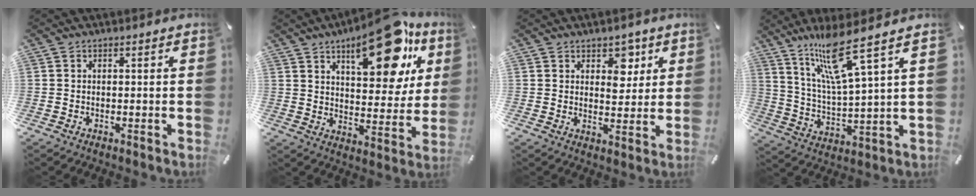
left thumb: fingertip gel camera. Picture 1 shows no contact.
{"total": 22.2, "force": [12.3, 10.1, 15.5], "torque": [-0.206, -0.066, 0.195]}
{"total": 6.6, "force": [3.1, 4.6, 3.5], "torque": [-0.035, -0.010, 0.047]}
{"total": 14.2, "force": [9.9, 1.4, 10.1], "torque": [-0.211, -0.043, 0.164]}